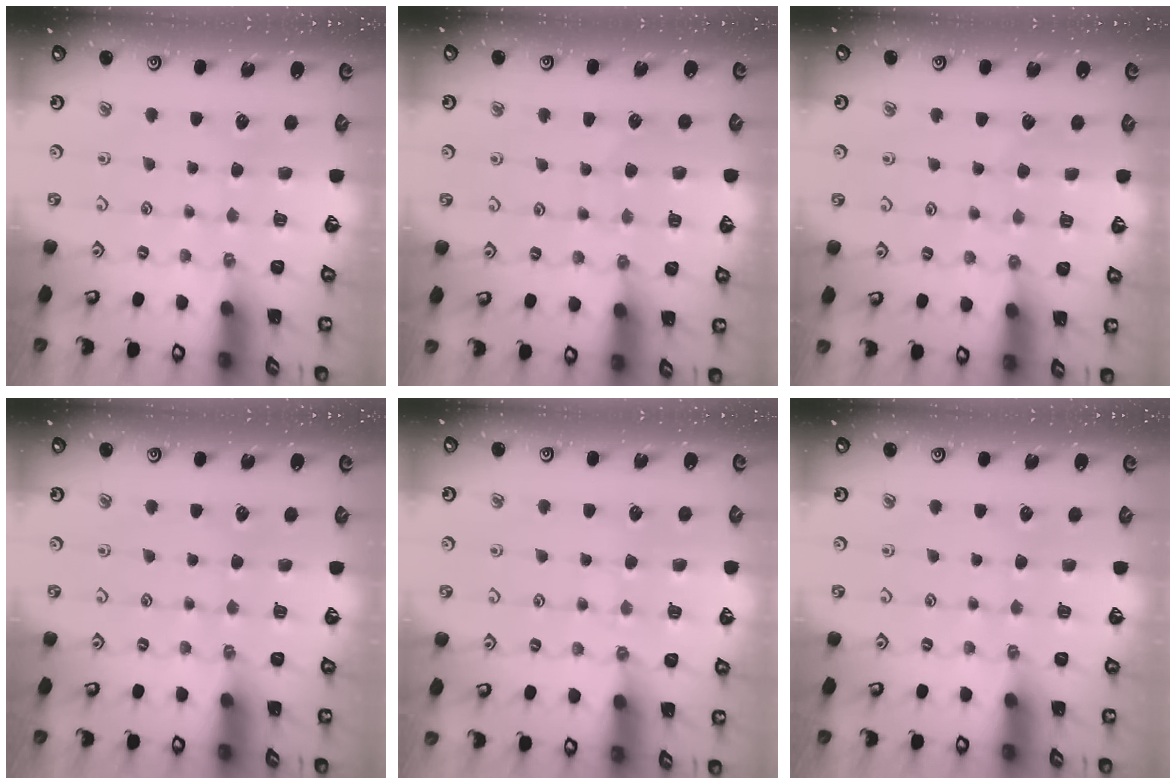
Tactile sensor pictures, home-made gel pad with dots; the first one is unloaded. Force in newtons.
{"total": 5.6, "press": 5.6, "slide": 0.3}
{"total": 4.1, "press": 4.1, "slide": 0.4}
{"total": 0.0}
{"total": 3.9, "press": 3.8, "slide": 0.6}
{"total": 0.0}